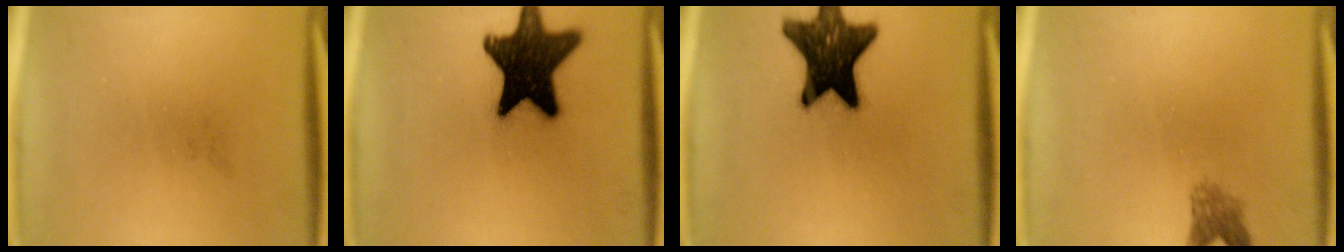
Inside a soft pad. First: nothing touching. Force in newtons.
{"total": 18.9}
{"total": 16.7}
{"total": 2.4}